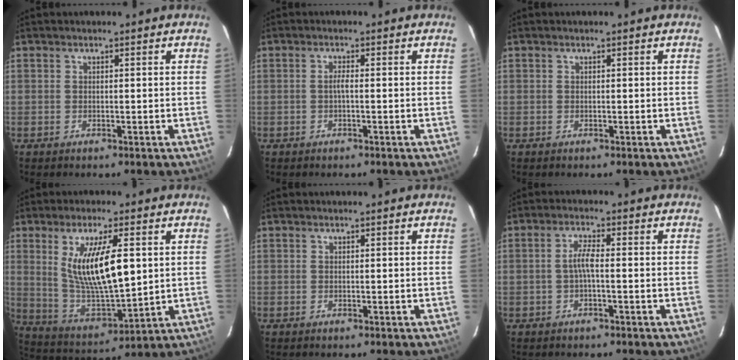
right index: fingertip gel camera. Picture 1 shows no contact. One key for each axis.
{"total": 1.0, "fx": -0.3, "fy": -0.1, "fz": 1.0, "tx": -0.018, "ty": 0.003, "tz": -0.007}
{"total": 0.0}
{"total": 15.0, "fx": 3.5, "fy": 4.5, "fz": 13.9, "tx": -0.256, "ty": -0.013, "tz": 0.082}
{"total": 0.0}
{"total": 2.6, "fx": -0.7, "fy": 0.1, "fz": 2.5, "tx": -0.051, "ty": 0.004, "tz": -0.012}